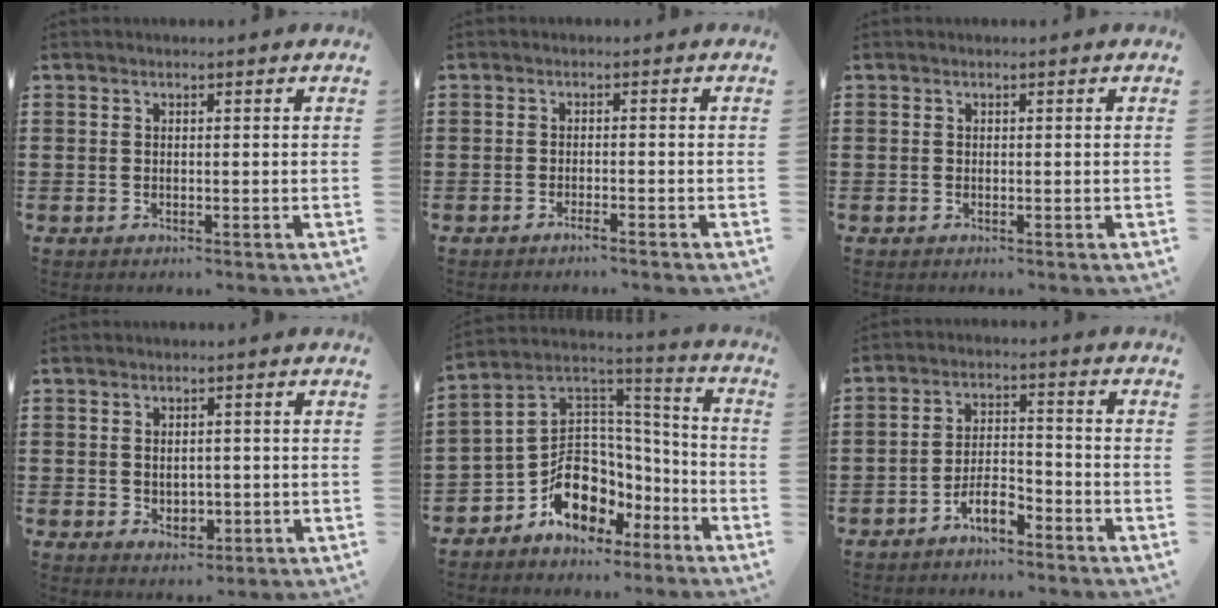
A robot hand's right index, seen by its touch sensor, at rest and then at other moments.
{"total": 1.4, "force": [-1.2, -0.2, 0.7], "torque": [-0.012, -0.001, -0.022]}
{"total": 0.0}
{"total": 2.5, "force": [0.2, 2.1, 1.5], "torque": [-0.027, 0.005, -0.001]}
{"total": 10.6, "force": [-4.9, 8.0, 4.8], "torque": [-0.103, 0.002, -0.086]}
{"total": 5.0, "force": [-3.7, 1.7, 2.9], "torque": [-0.058, 0.011, -0.072]}